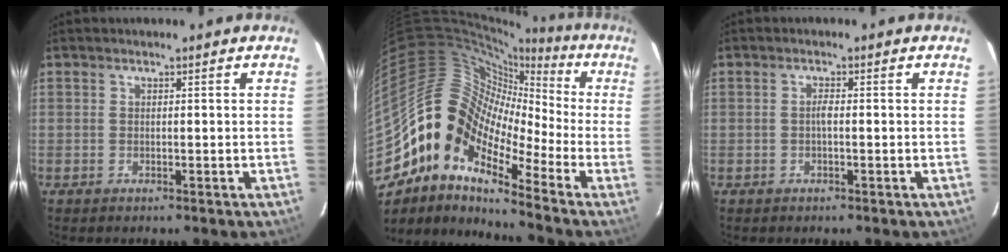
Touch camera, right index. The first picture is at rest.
{"total": 14.2, "force": [-6.4, 8.4, 9.5], "torque": [-0.150, 0.013, -0.147]}
{"total": 1.1, "force": [-0.3, 0.2, 1.0], "torque": [-0.021, 0.005, -0.007]}